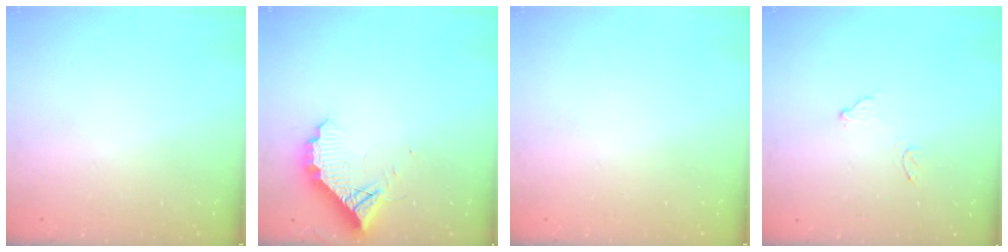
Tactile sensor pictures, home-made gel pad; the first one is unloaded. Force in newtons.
{"total": 10.3, "press": 10.3, "slide": 0.5}
{"total": 0.0}
{"total": 8.7, "press": 8.6, "slide": 0.6}